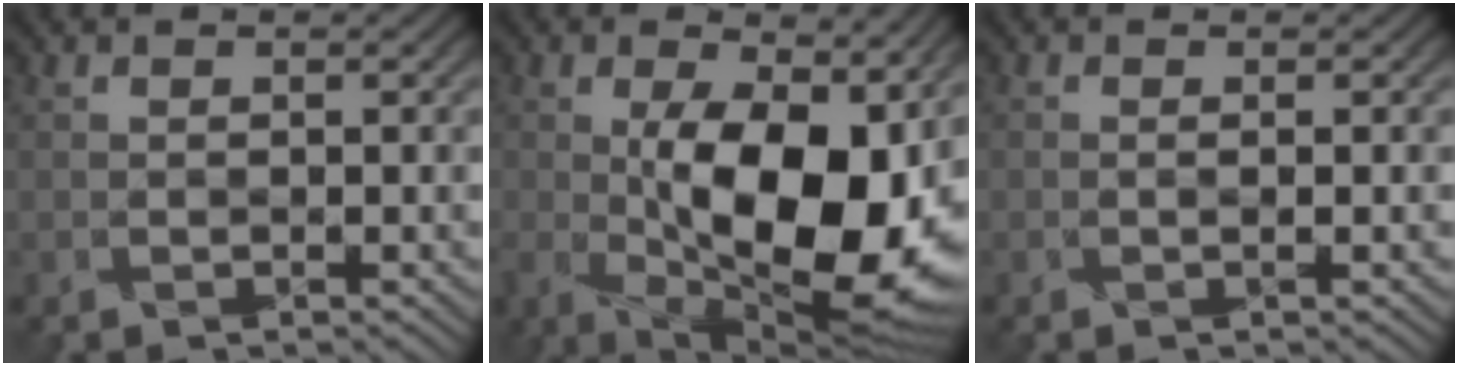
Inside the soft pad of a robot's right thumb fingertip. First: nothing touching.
{"total": 15.8, "force": [-1.2, 8.3, 13.4], "torque": [-0.203, -0.031, -0.015]}
{"total": 0.0}